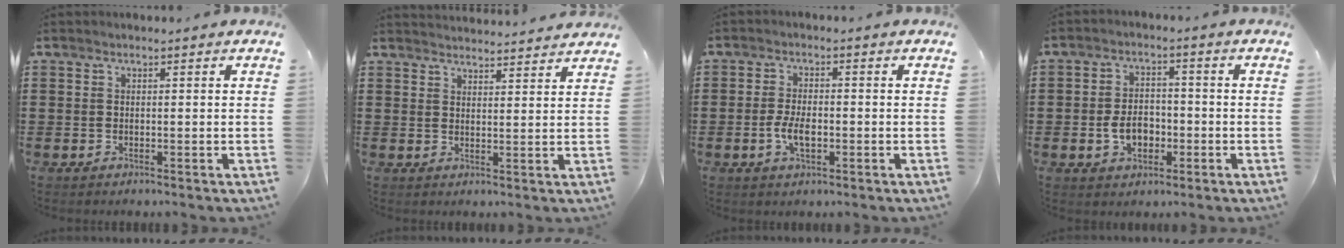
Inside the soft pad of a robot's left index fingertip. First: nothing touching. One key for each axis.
{"total": 3.0, "fx": 3.0, "fy": -0.2, "fz": -0.2, "tx": 0.002, "ty": -0.018, "tz": 0.054}
{"total": 4.3, "fx": -1.1, "fy": 1.9, "fz": 3.7, "tx": -0.086, "ty": -0.002, "tz": -0.025}
{"total": 5.2, "fx": -1.7, "fy": 3.4, "fz": 3.6, "tx": -0.065, "ty": 0.002, "tz": -0.035}